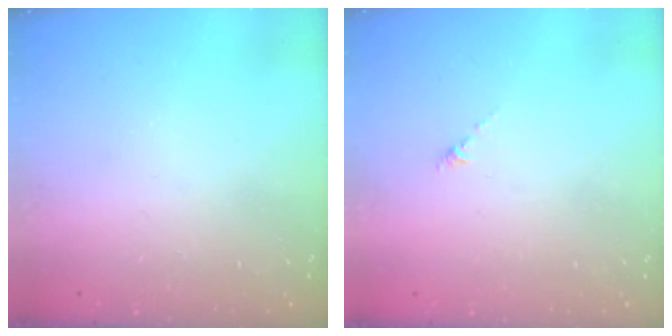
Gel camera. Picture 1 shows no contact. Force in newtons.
{"total": 0.0}